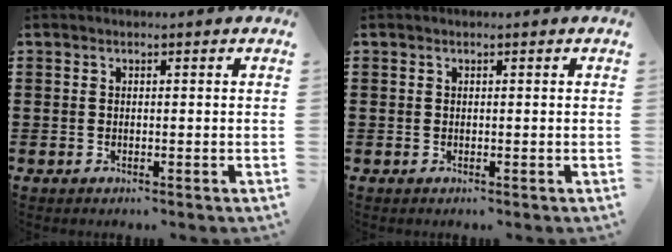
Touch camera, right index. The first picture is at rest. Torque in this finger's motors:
{"motor_torque": [0.30, -0.03, 0.02, 0.02]}